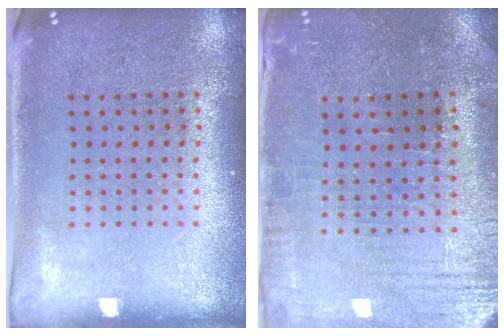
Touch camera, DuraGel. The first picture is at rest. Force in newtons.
{"total": 0.8, "press": 0.7, "slide": 0.4}